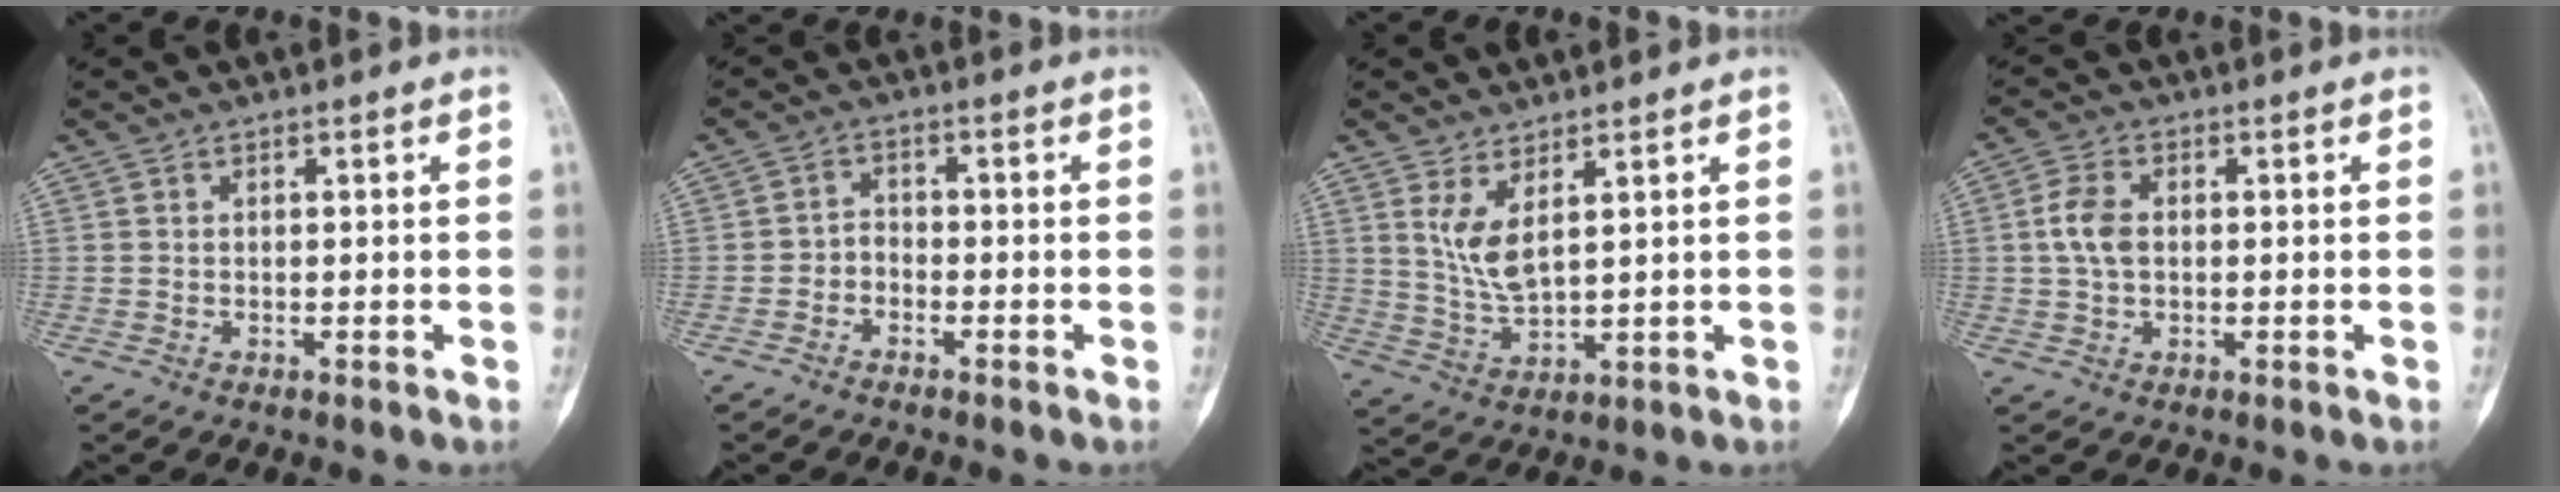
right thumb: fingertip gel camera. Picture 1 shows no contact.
{"total": 2.2, "force": [-1.4, 1.5, 0.9], "torque": [-0.003, 0.019, -0.030]}
{"total": 6.3, "force": [2.9, 2.2, 5.2], "torque": [-0.106, -0.029, 0.072]}
{"total": 5.2, "force": [0.5, 3.3, 3.9], "torque": [-0.083, 0.007, 0.006]}